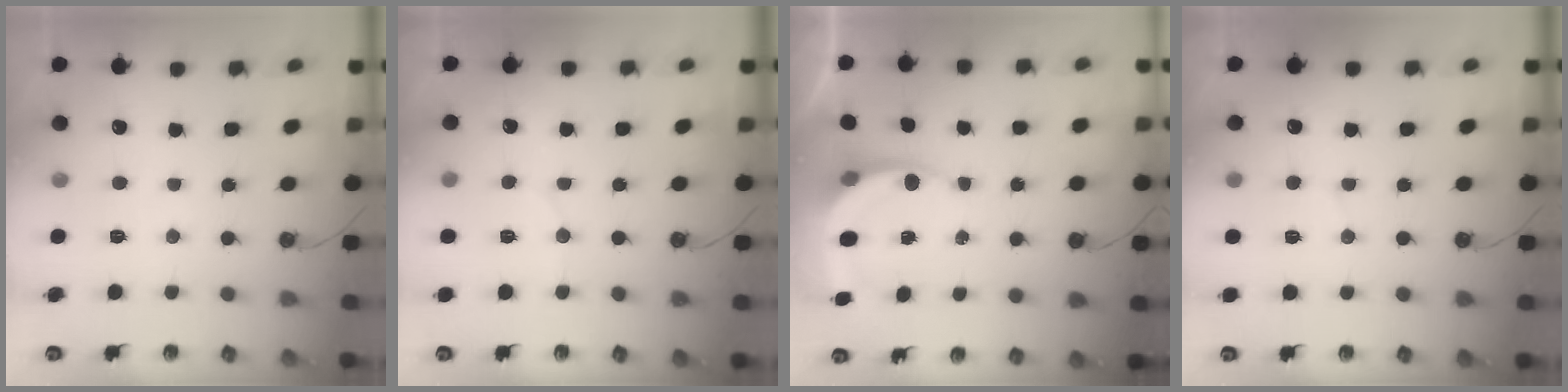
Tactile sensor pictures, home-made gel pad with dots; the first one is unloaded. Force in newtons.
{"total": 4.9, "press": 4.7, "slide": 1.4}
{"total": 4.4, "press": 4.3, "slide": 0.2}
{"total": 4.7, "press": 4.6, "slide": 0.5}